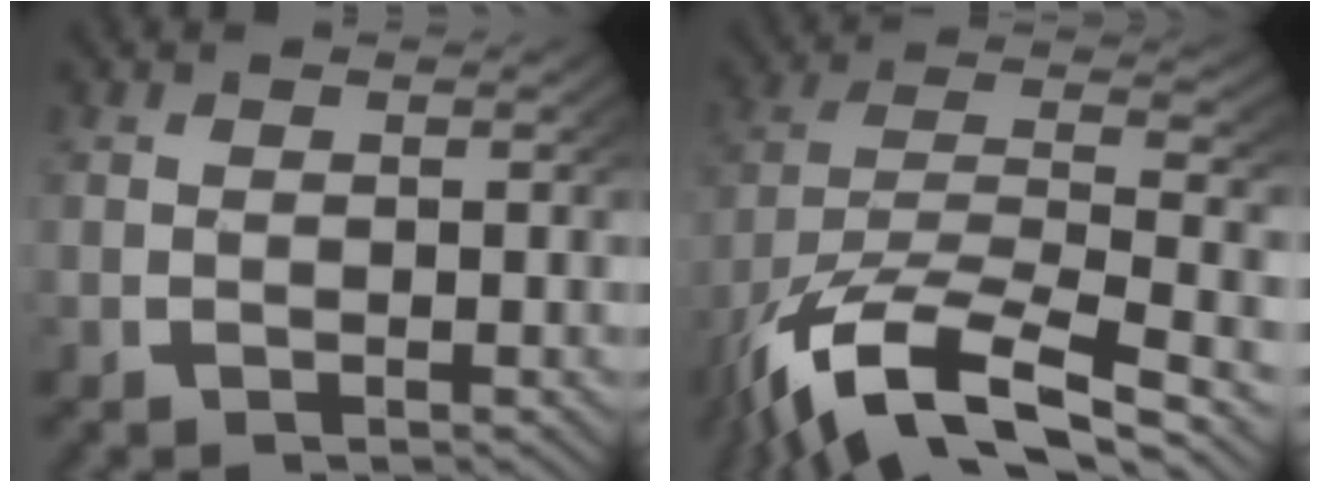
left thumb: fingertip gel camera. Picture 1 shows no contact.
{"total": 12.1, "force": [-4.9, 6.7, 8.8], "torque": [-0.202, -0.046, -0.051]}